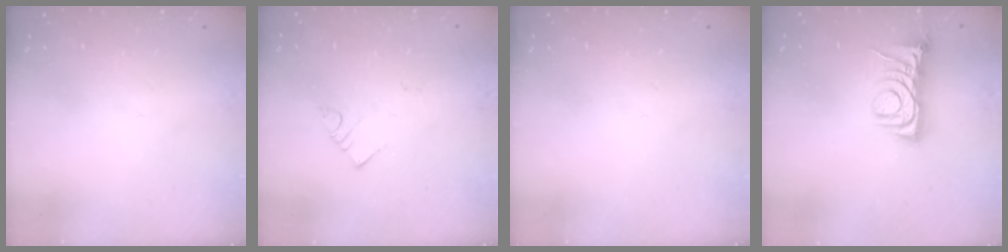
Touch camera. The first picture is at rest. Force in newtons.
{"total": 3.0, "press": 3.0, "slide": 0.2}
{"total": 0.0}
{"total": 7.1, "press": 7.0, "slide": 1.0}